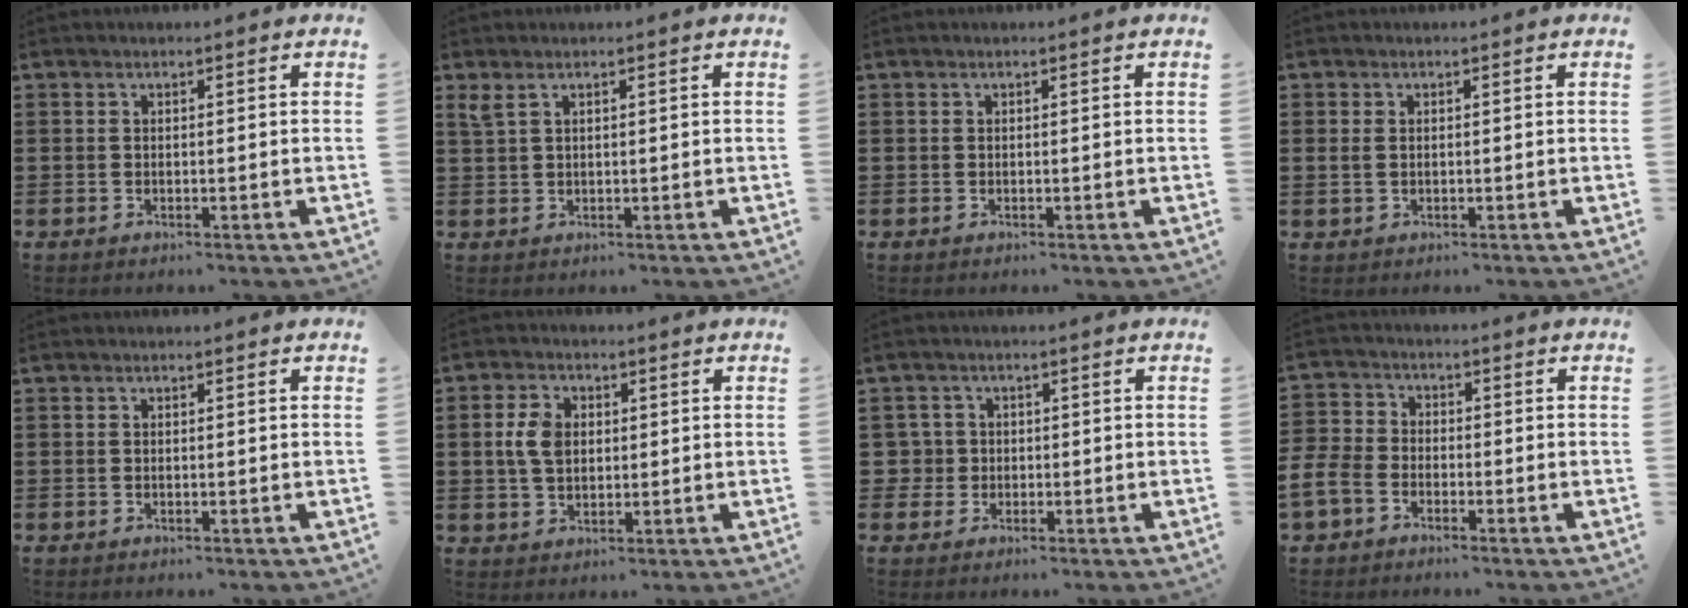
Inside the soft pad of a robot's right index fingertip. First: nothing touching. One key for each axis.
{"total": 1.6, "fx": 0.9, "fy": 0.7, "fz": 1.1, "tx": -0.025, "ty": 0.004, "tz": 0.016}
{"total": 0.0}
{"total": 1.3, "fx": 0.2, "fy": 0.9, "fz": 1.0, "tx": -0.022, "ty": 0.007, "tz": 0.002}
{"total": 0.0}
{"total": 5.1, "fx": 0.6, "fy": 3.5, "fz": 3.6, "tx": -0.093, "ty": 0.008, "tz": 0.005}
{"total": 2.9, "fx": -0.4, "fy": 2.8, "fz": 0.5, "tx": -0.031, "ty": 0.005, "tz": -0.015}
{"total": 4.9, "fx": -3.1, "fy": 3.2, "fz": 2.0, "tx": -0.075, "ty": 0.000, "tz": -0.072}